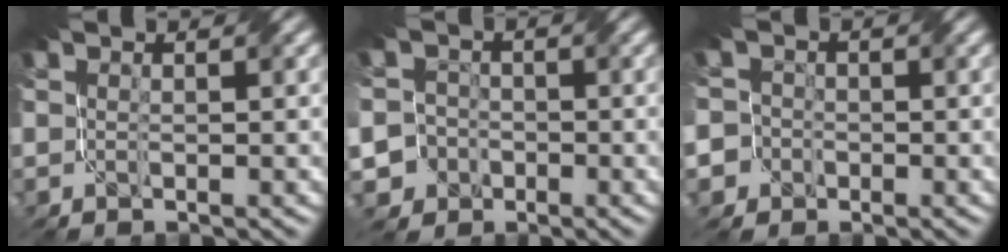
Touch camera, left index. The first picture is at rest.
{"total": 8.7, "force": [-4.9, 6.9, 1.9], "torque": [-0.045, -0.013, -0.115]}
{"total": 5.1, "force": [-2.6, 4.4, 0.7], "torque": [-0.014, 0.005, -0.078]}